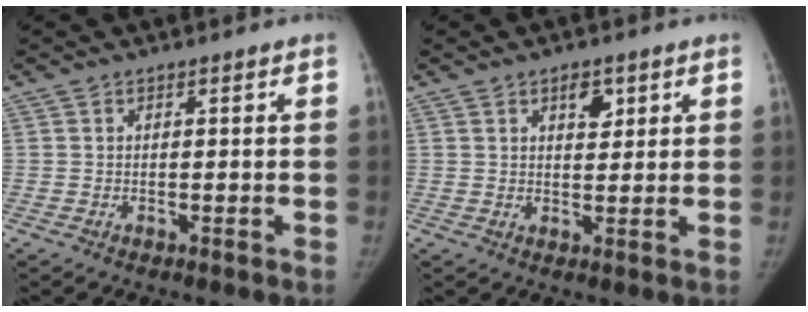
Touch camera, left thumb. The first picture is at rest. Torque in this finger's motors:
{"motor_torque": [0.23, -0.02, 0.50, -0.25, 0.11]}